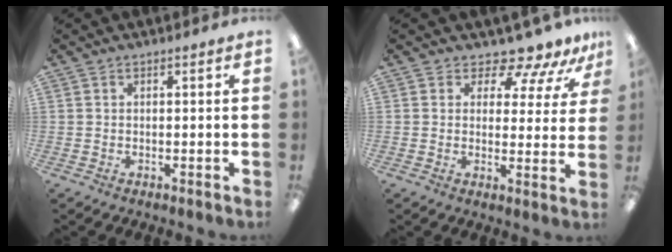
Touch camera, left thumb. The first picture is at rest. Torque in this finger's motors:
{"motor_torque": [0.07, 0.17, -0.27, -0.02, 0.00]}